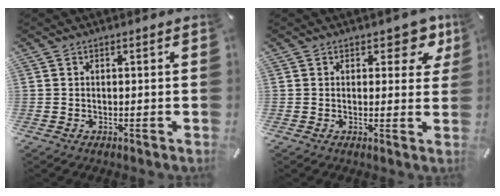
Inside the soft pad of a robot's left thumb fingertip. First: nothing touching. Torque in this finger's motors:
{"motor_torque": [0.56, 0.51, -0.11, 0.08, 0.01]}